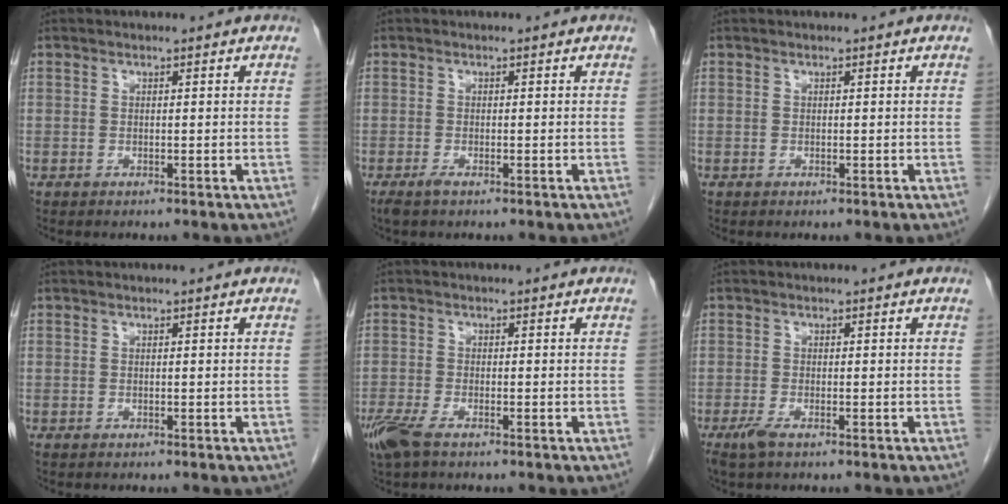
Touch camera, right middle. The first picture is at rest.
{"total": 1.3, "force": [-0.9, 0.2, 0.9], "torque": [-0.025, -0.005, -0.017]}
{"total": 0.0}
{"total": 0.0}
{"total": 4.7, "force": [-3.3, 1.3, 3.1], "torque": [-0.072, -0.012, -0.062]}
{"total": 2.0, "force": [-1.3, 0.4, 1.5], "torque": [-0.038, -0.006, -0.026]}